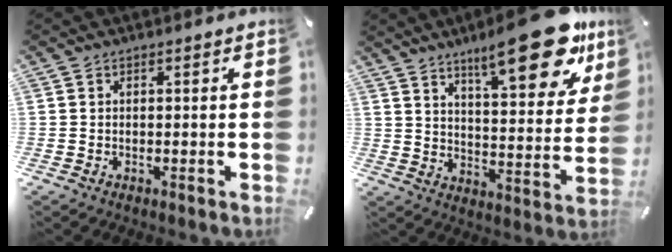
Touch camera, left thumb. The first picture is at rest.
{"total": 23.0, "force": [14.7, 7.7, 16.0], "torque": [-0.223, -0.094, 0.234]}